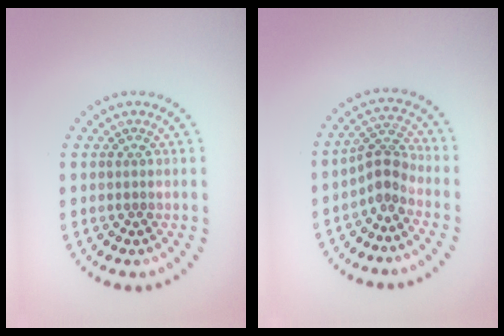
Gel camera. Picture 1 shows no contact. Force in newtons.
{"total": 2.5, "press": 1.8, "slide": 1.7}